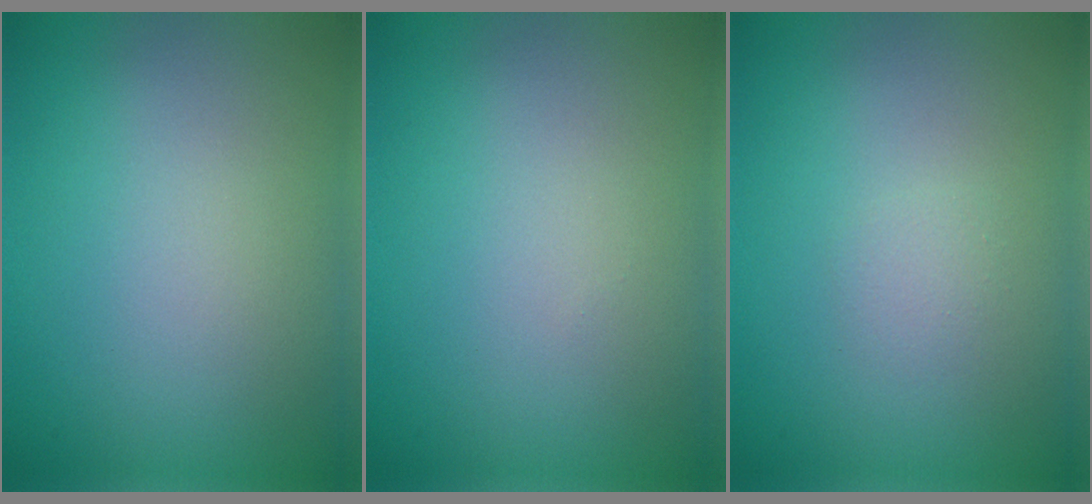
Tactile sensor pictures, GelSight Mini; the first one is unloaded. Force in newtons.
{"total": 0.0}
{"total": 0.7, "press": 0.7, "slide": 0.0}